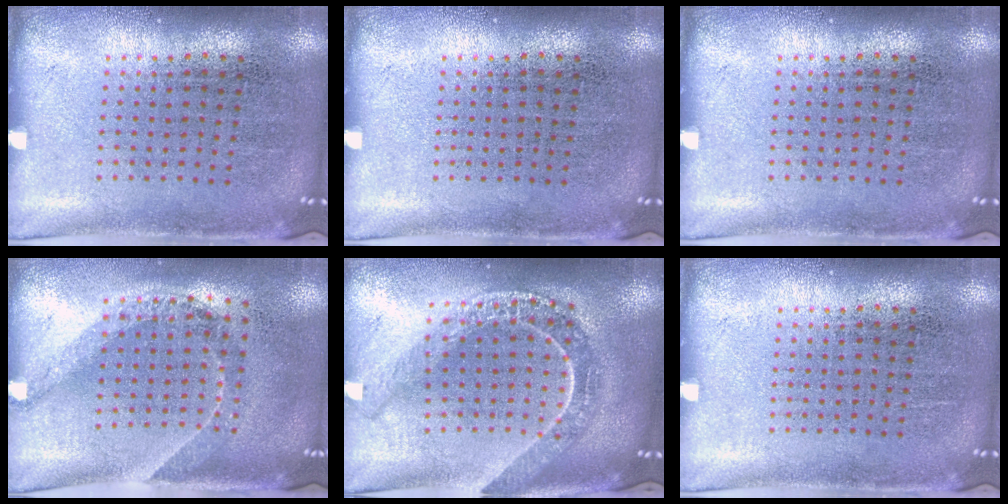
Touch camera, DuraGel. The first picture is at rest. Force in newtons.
{"total": 0.0}
{"total": 0.0}
{"total": 1.5, "press": 1.1, "slide": 0.9}
{"total": 2.2, "press": 1.8, "slide": 1.2}
{"total": 0.0}